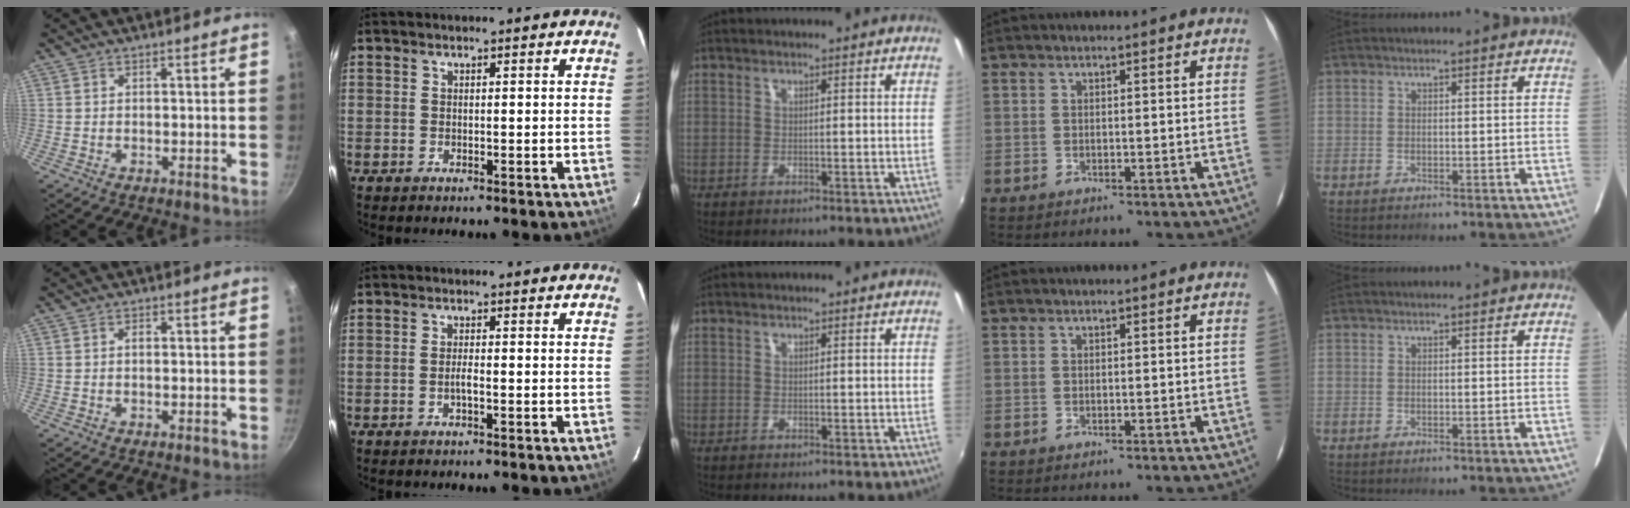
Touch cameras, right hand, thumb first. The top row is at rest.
{"thumb": {"total": 0.9, "force": [0.0, 0.6, 0.7], "torque": [-0.012, 0.005, -0.002]}, "index": {"total": 1.4, "force": [-0.7, 0.0, 1.2], "torque": [-0.024, -0.001, -0.013]}}